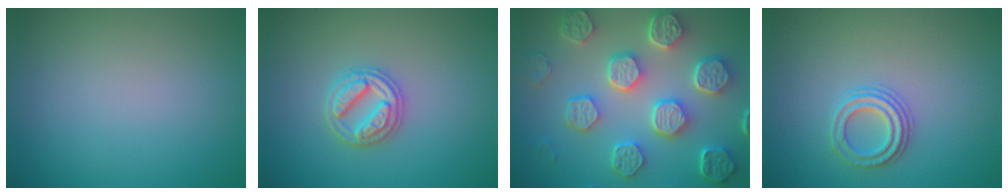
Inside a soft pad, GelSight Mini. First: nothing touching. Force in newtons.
{"total": 3.0, "press": 2.9, "slide": 0.4}
{"total": 8.4, "press": 6.5, "slide": 5.3}
{"total": 2.3, "press": 2.2, "slide": 0.5}